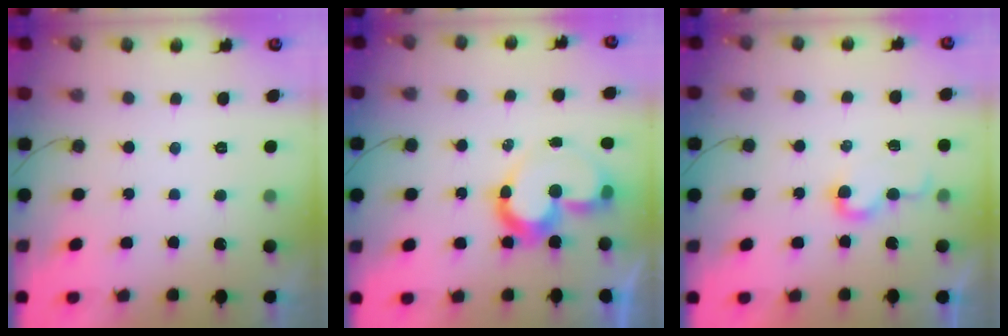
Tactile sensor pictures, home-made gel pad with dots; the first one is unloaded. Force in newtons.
{"total": 10.1, "press": 9.8, "slide": 2.4}
{"total": 4.4, "press": 4.4, "slide": 0.5}